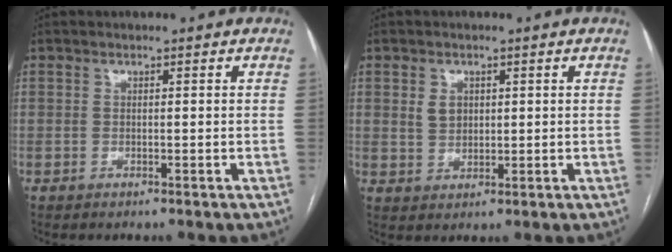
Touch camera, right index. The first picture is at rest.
{"total": 3.1, "force": [1.0, 2.4, 1.7], "torque": [-0.031, 0.005, 0.023]}